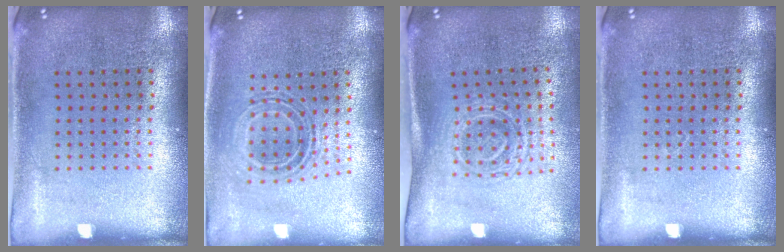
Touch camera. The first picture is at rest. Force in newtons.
{"total": 0.8, "press": 0.8, "slide": 0.1}
{"total": 1.7, "press": 1.3, "slide": 1.1}
{"total": 0.0}